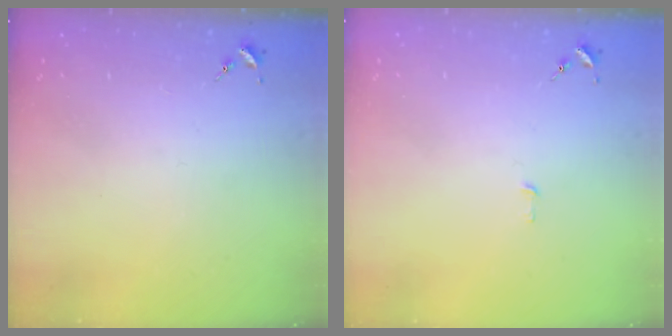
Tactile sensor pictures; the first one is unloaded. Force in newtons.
{"total": 2.1, "press": 2.1, "slide": 0.2}